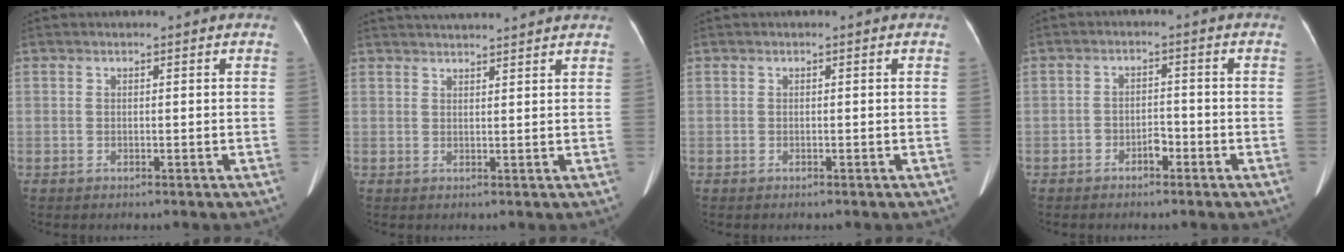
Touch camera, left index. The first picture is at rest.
{"total": 8.3, "force": [7.8, -0.2, 2.7], "torque": [-0.043, 0.032, 0.103]}
{"total": 0.0}
{"total": 2.4, "force": [-1.6, 1.2, 1.3], "torque": [-0.019, 0.006, -0.026]}